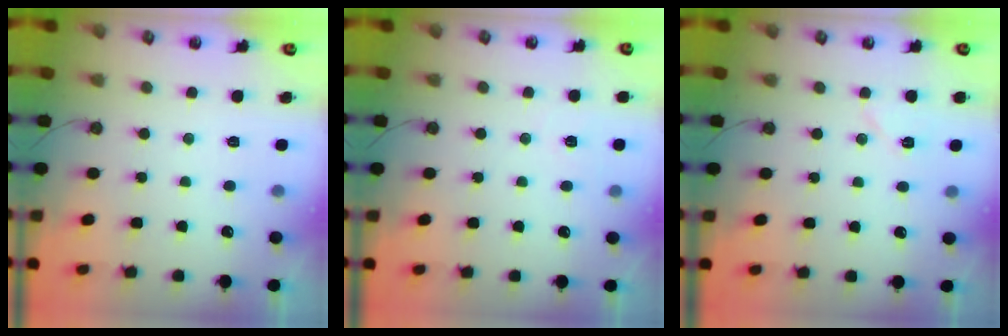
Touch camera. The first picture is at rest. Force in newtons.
{"total": 3.5, "press": 3.5, "slide": 0.7}
{"total": 6.6, "press": 6.4, "slide": 1.6}